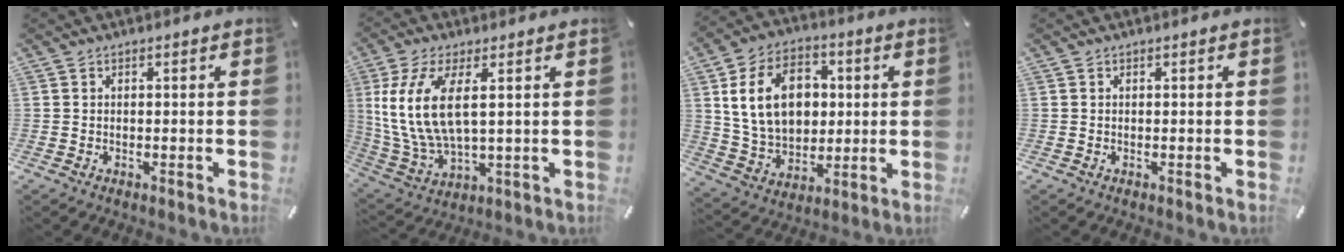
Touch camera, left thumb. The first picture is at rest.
{"total": 12.8, "force": [3.2, 5.4, 11.2], "torque": [-0.260, -0.012, 0.058]}
{"total": 15.6, "force": [2.9, 11.8, 9.7], "torque": [-0.193, 0.013, 0.054]}
{"total": 0.0}